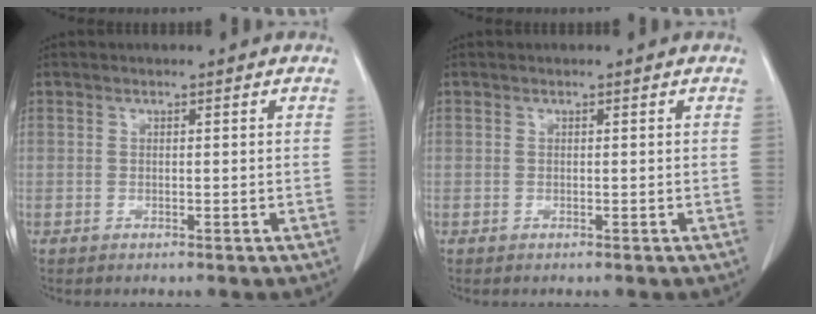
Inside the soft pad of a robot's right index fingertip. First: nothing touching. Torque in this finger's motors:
{"motor_torque": [-0.01, 0.00, 0.00, 0.00]}